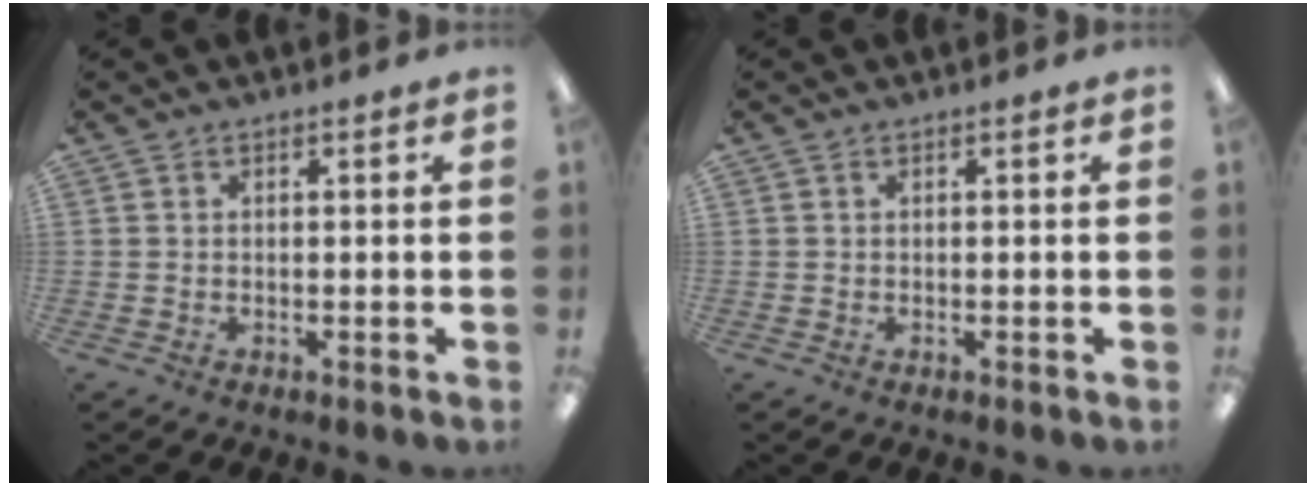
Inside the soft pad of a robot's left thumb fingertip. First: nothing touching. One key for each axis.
{"total": 0.0}